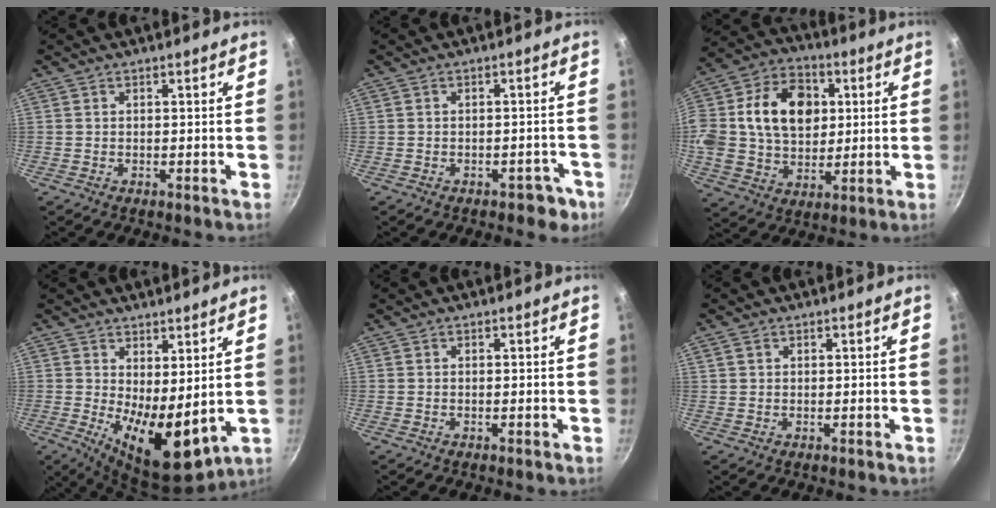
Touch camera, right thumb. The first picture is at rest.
{"total": 3.8, "force": [-2.1, 2.5, 2.0], "torque": [0.002, 0.033, -0.005]}
{"total": 23.4, "force": [4.1, 17.3, 15.2], "torque": [-0.275, 0.031, 0.066]}
{"total": 11.8, "force": [1.0, 5.1, 10.6], "torque": [-0.146, -0.031, 0.028]}
{"total": 0.0}
{"total": 1.2, "force": [0.6, 0.9, 0.6], "torque": [-0.009, 0.002, 0.010]}